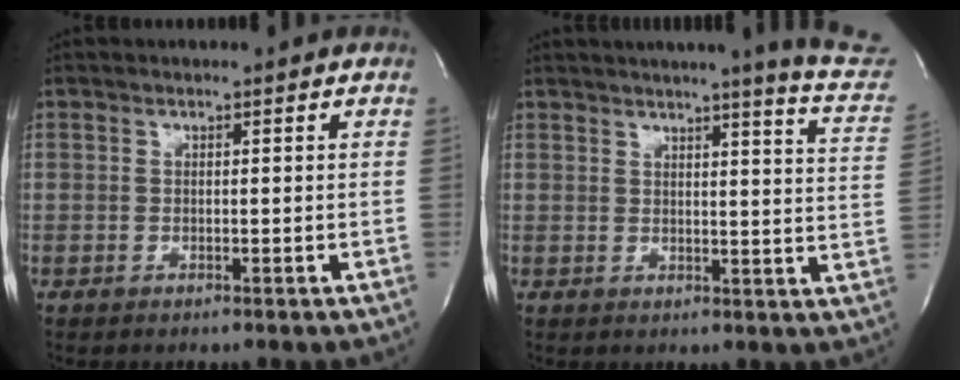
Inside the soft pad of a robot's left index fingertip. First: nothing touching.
{"total": 13.3, "force": [12.0, -1.0, 5.6], "torque": [-0.068, -0.075, 0.116]}